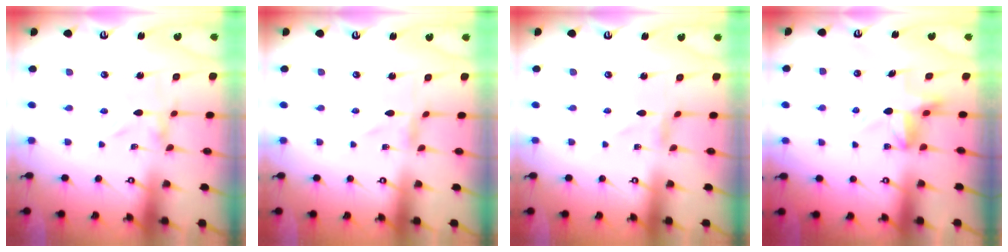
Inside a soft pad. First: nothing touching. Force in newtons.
{"total": 0.0}
{"total": 1.2, "press": 1.2, "slide": 0.2}
{"total": 5.3, "press": 5.3, "slide": 0.2}